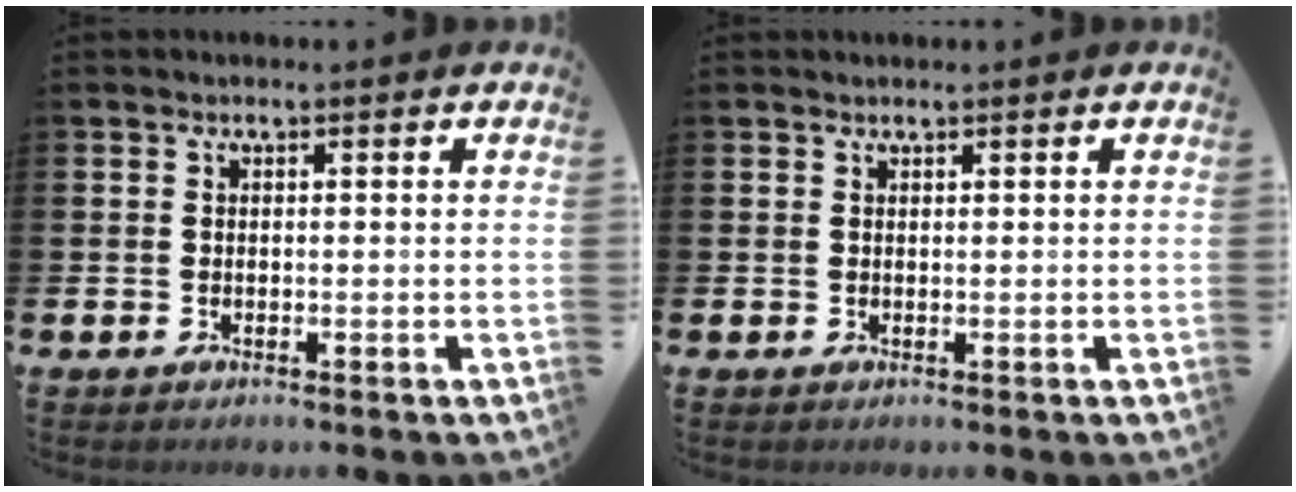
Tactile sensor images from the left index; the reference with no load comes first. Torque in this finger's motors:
{"motor_torque": [0.13, 0.02, 0.01, 0.00]}